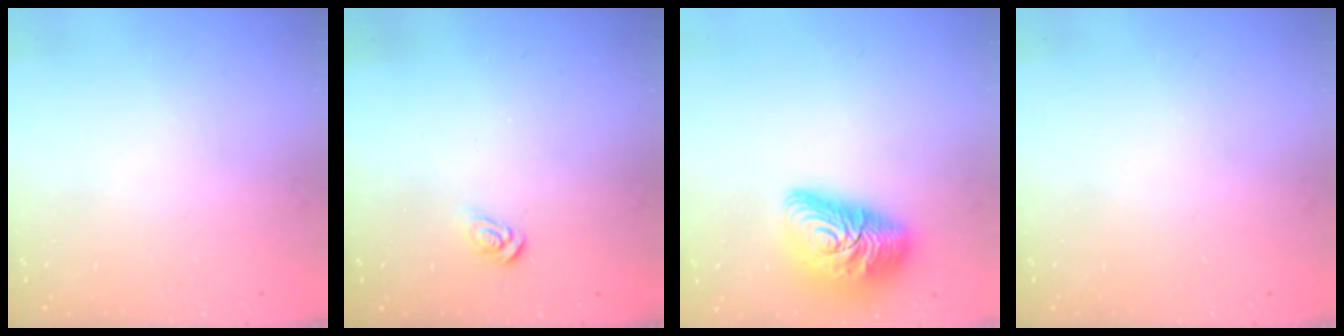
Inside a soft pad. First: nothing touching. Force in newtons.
{"total": 3.8, "press": 3.8, "slide": 0.4}
{"total": 14.7, "press": 14.6, "slide": 1.0}
{"total": 0.0}